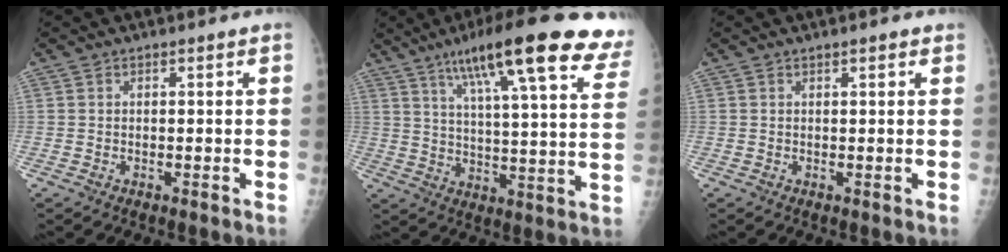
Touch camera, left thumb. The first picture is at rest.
{"total": 25.4, "force": [16.2, 4.6, 19.1], "torque": [-0.261, -0.029, 0.223]}
{"total": 1.1, "force": [0.8, 0.3, 0.8], "torque": [-0.009, 0.000, 0.011]}